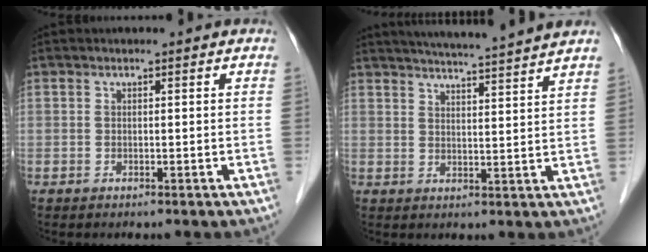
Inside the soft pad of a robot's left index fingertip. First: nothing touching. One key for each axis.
{"total": 12.8, "fx": 11.6, "fy": -1.1, "fz": 5.1, "tx": -0.086, "ty": 0.003, "tz": 0.153}